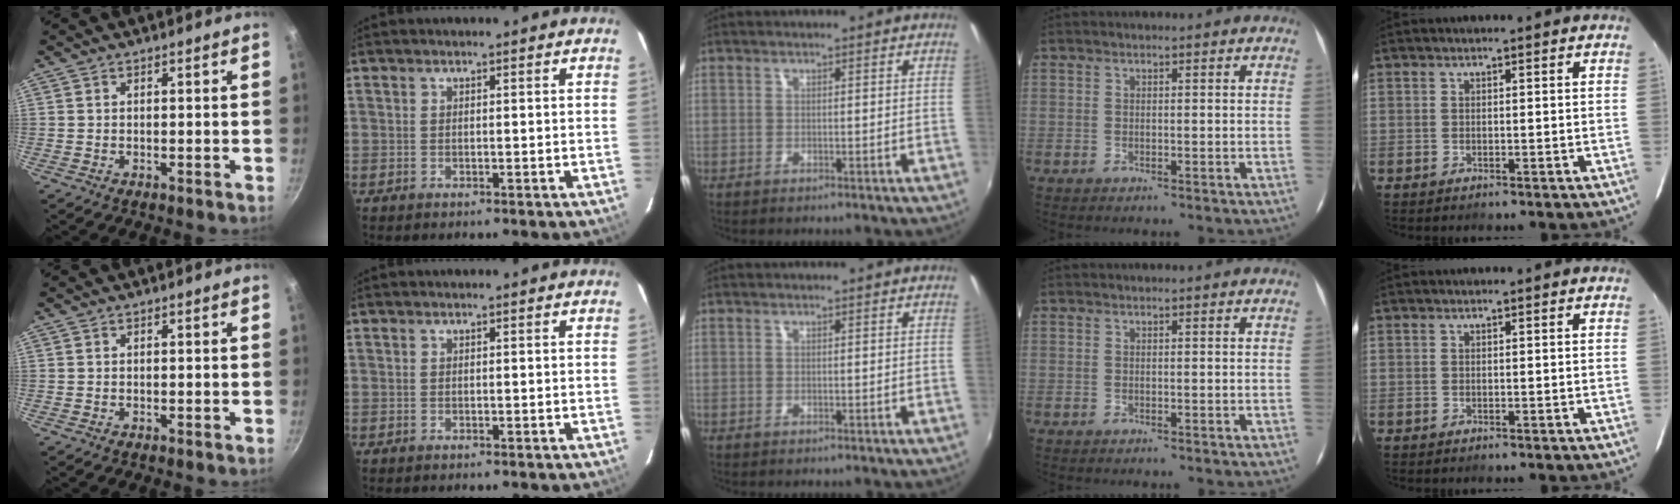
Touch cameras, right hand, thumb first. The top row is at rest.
{}